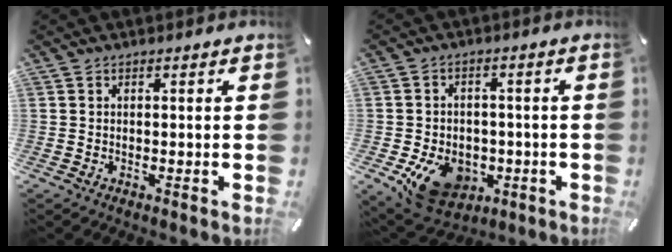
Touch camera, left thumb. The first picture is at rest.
{"total": 11.5, "force": [-4.3, 8.7, 6.1], "torque": [-0.106, 0.021, -0.072]}